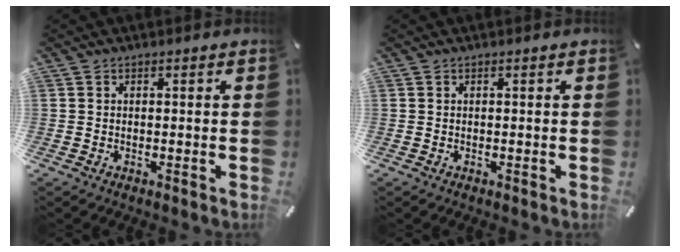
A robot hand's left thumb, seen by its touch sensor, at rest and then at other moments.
{"total": 0.0}